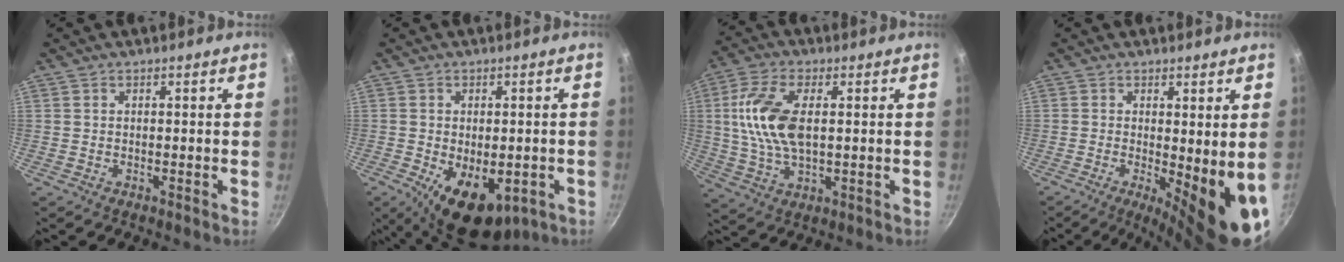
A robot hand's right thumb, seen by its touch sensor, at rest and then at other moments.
{"total": 12.2, "force": [-4.1, 6.9, 9.1], "torque": [-0.108, -0.005, -0.041]}
{"total": 12.3, "force": [1.7, 6.3, 10.5], "torque": [-0.210, 0.004, 0.031]}
{"total": 11.1, "force": [-2.0, 2.6, 10.6], "torque": [-0.119, -0.016, -0.020]}